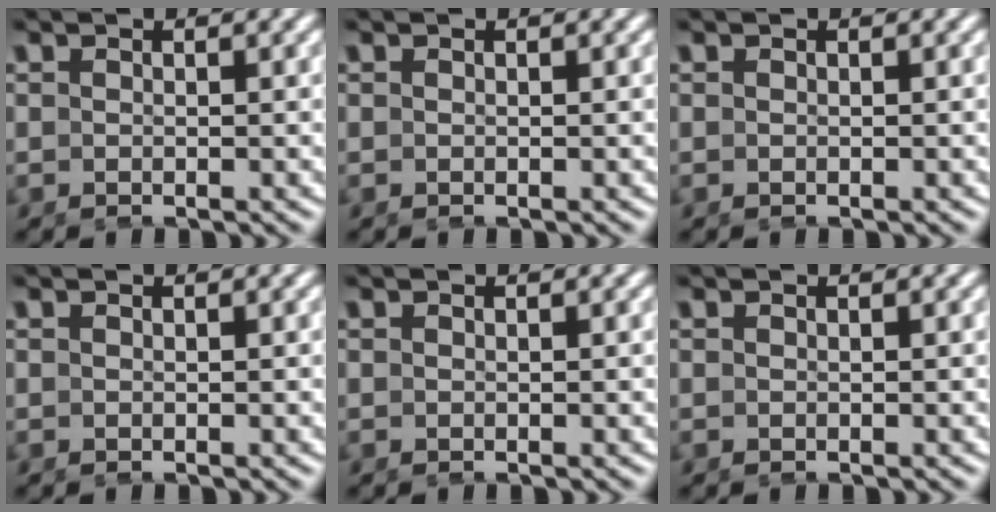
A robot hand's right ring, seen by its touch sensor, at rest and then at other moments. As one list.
[{"total": 0.0}, {"total": 0.0}, {"total": 0.0}, {"total": 0.0}, {"total": 0.0}]